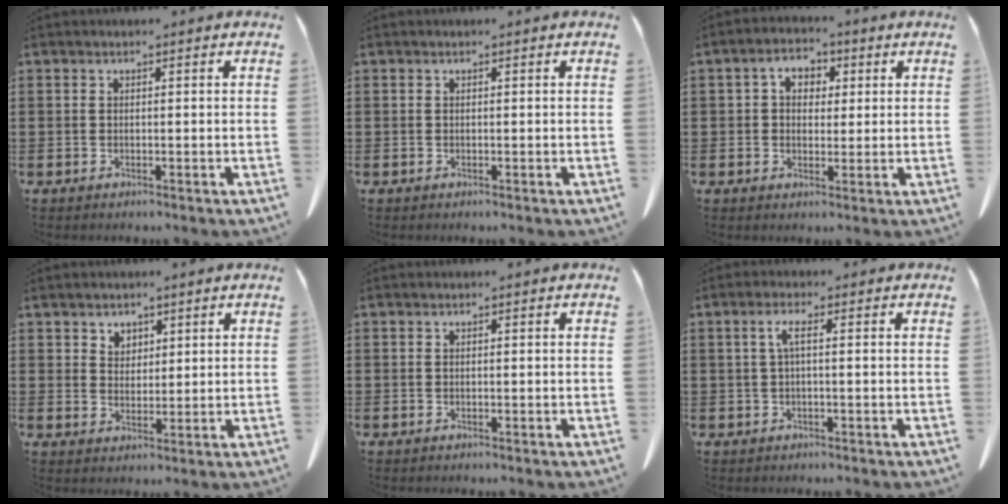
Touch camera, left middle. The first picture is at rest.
{"total": 0.0}
{"total": 4.3, "force": [1.3, 3.2, 2.6], "torque": [-0.057, 0.010, 0.016]}
{"total": 3.2, "force": [2.5, 2.0, 0.2], "torque": [-0.006, -0.002, 0.047]}
{"total": 0.0}
{"total": 2.7, "force": [0.3, 0.4, 2.7], "torque": [-0.053, 0.005, 0.004]}